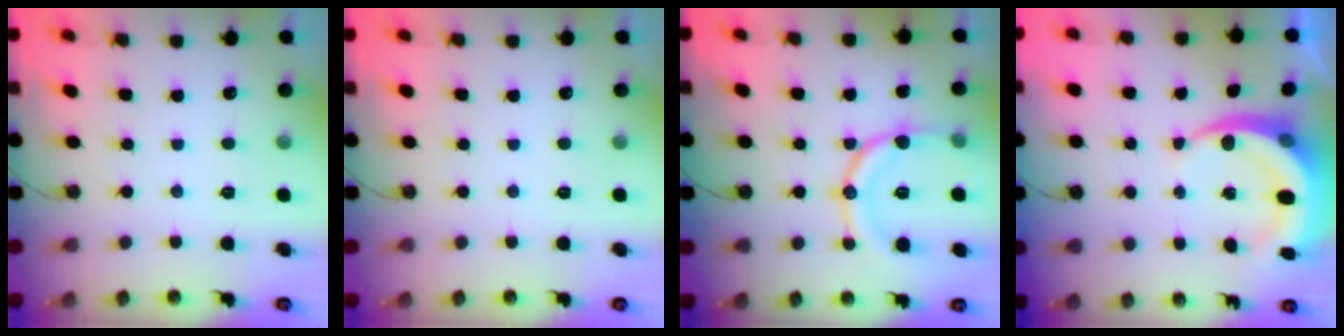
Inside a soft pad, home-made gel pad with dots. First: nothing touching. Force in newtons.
{"total": 0.0}
{"total": 14.1, "press": 14.1, "slide": 0.5}
{"total": 8.2, "press": 8.1, "slide": 1.0}